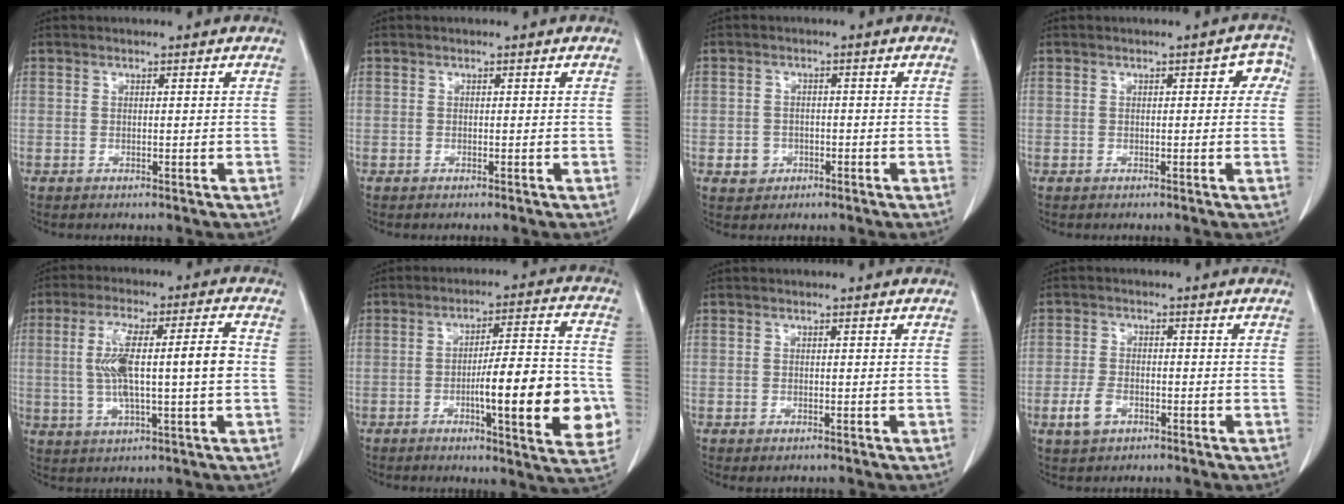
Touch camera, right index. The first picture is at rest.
{"total": 0.0}
{"total": 2.8, "force": [-1.1, 2.5, 0.6], "torque": [-0.004, 0.009, -0.012]}
{"total": 2.9, "force": [0.5, 1.7, 2.3], "torque": [-0.013, 0.023, -0.001]}
{"total": 12.2, "force": [0.4, 1.7, 12.1], "torque": [-0.221, 0.023, 0.010]}
{"total": 16.6, "force": [-4.0, 2.4, 15.9], "torque": [-0.198, 0.007, -0.051]}
{"total": 0.8, "force": [-0.5, 0.3, 0.5], "torque": [-0.009, -0.002, -0.004]}
{"total": 4.0, "force": [-2.0, 2.4, 2.6], "torque": [-0.057, 0.002, -0.034]}